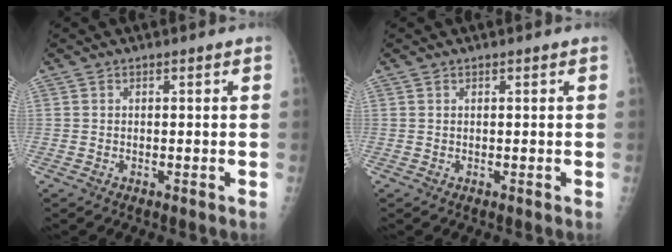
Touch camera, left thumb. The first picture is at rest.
{"total": 0.0}